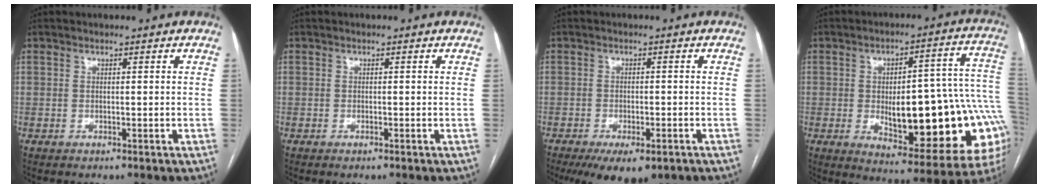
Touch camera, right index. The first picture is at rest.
{"total": 0.0}
{"total": 9.3, "force": [-6.2, 3.3, 6.1], "torque": [-0.088, -0.013, -0.087]}
{"total": 24.2, "force": [-4.0, 7.1, 22.8], "torque": [-0.229, 0.030, -0.031]}